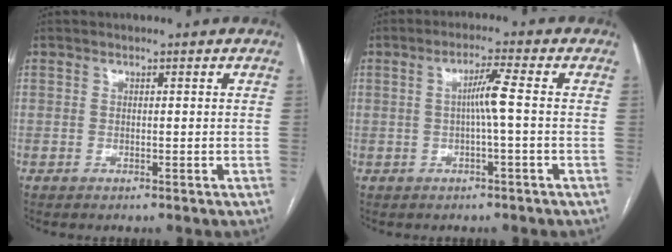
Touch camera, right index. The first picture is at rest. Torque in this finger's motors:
{"motor_torque": [0.39, -0.09, 0.10, 0.06]}